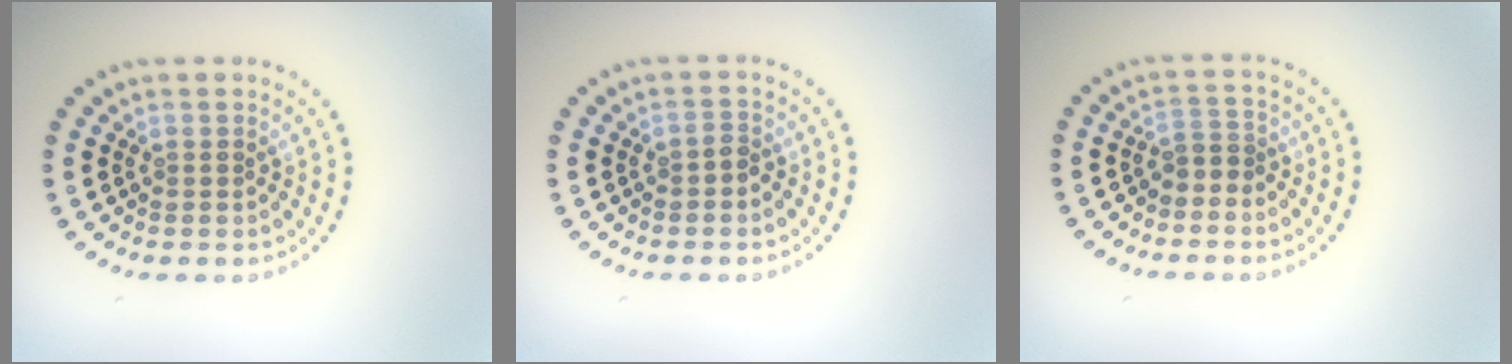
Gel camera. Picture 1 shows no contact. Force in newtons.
{"total": 0.9, "press": 0.7, "slide": 0.6}
{"total": 1.3, "press": 1.0, "slide": 0.8}